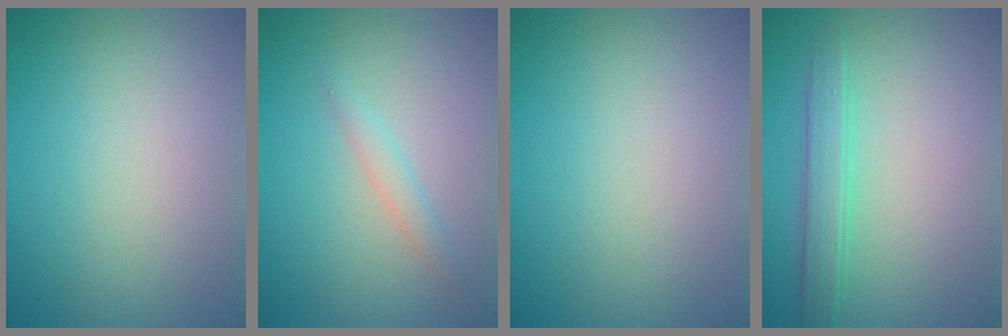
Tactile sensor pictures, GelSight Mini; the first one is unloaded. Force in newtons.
{"total": 1.2, "press": 1.2, "slide": 0.0}
{"total": 0.0}
{"total": 2.6, "press": 2.6, "slide": 0.0}